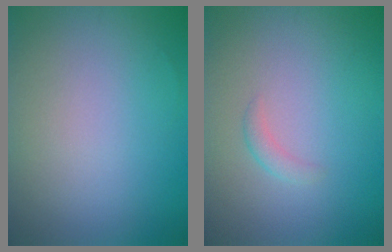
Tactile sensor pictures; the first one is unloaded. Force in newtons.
{"total": 1.0, "press": 1.0, "slide": 0.0}